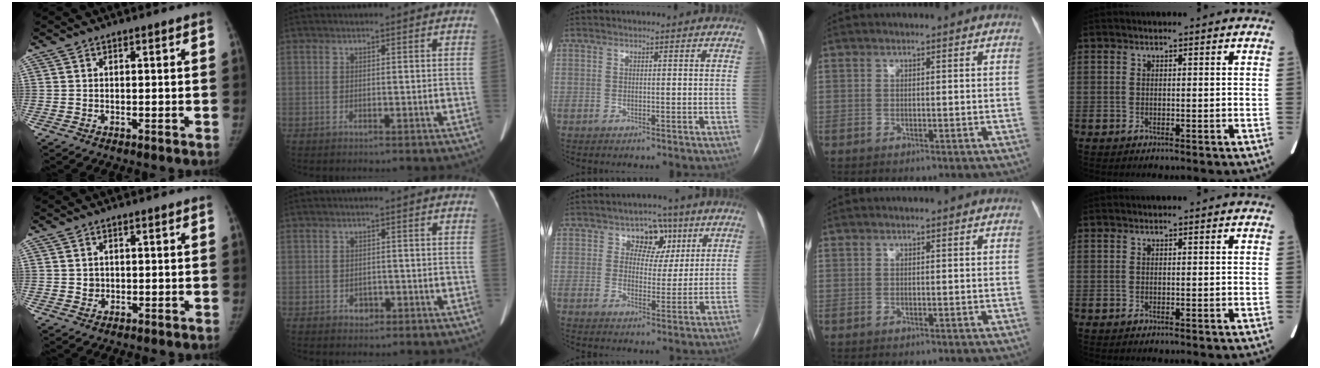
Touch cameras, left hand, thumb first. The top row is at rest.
{"thumb": {"total": 1.2, "force": [0.1, 1.1, 0.3], "torque": [0.004, 0.001, 0.004]}, "index": {"total": 1.3, "force": [-0.6, 1.0, 0.4], "torque": [-0.006, 0.003, -0.006]}, "middle": {"total": 6.1, "force": [3.0, 4.6, 2.7], "torque": [-0.024, 0.014, 0.043]}}